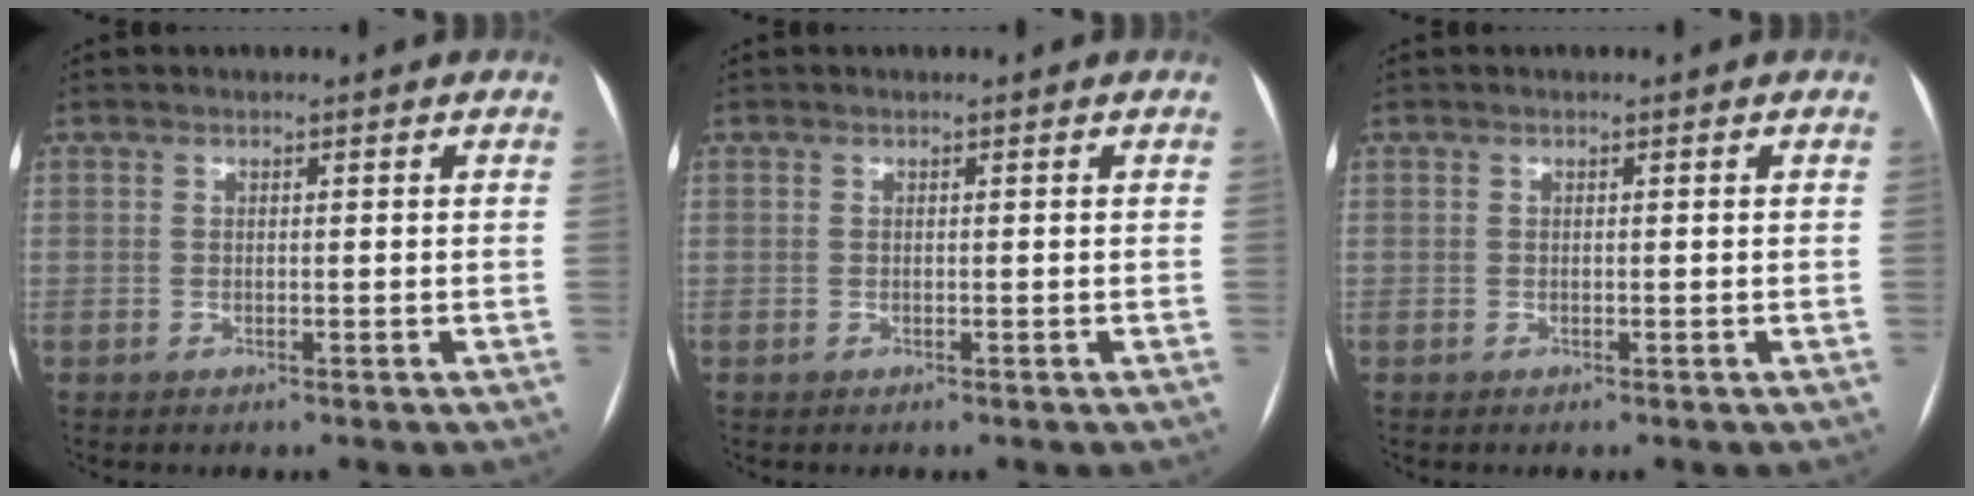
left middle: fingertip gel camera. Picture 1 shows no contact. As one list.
[{"total": 0.0}, {"total": 0.0}]